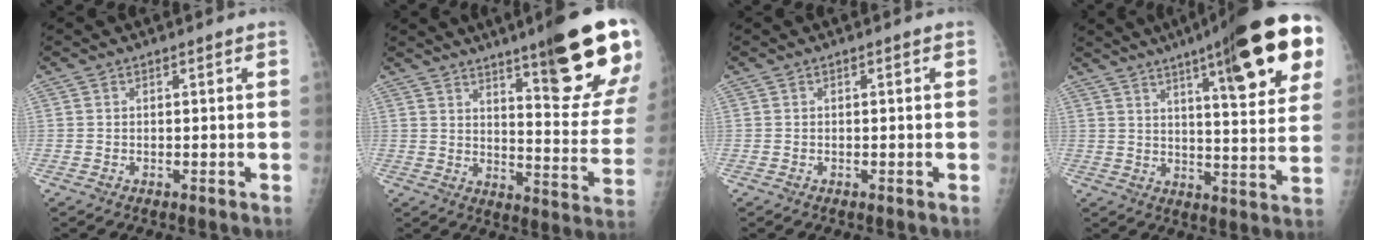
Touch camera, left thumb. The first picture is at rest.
{"total": 21.3, "force": [12.8, 3.3, 16.7], "torque": [-0.197, -0.074, 0.178]}
{"total": 0.0}
{"total": 24.3, "force": [11.6, 5.2, 20.8], "torque": [-0.269, -0.024, 0.162]}